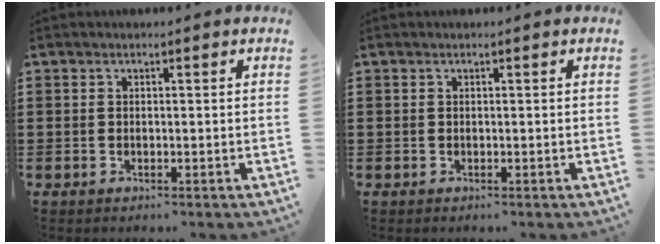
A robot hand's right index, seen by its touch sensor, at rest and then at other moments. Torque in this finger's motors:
{"motor_torque": [0.61, 1.53, 0.00, 0.00]}